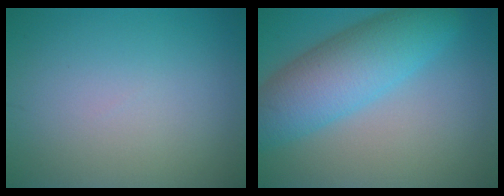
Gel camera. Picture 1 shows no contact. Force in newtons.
{"total": 7.8, "press": 7.8, "slide": 0.2}